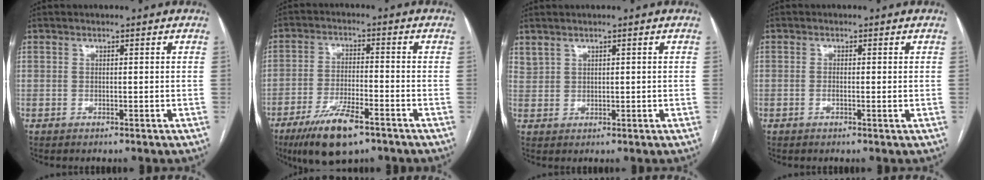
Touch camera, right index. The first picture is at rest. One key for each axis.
{"total": 10.3, "fx": -6.6, "fy": 2.7, "fz": 7.4, "tx": -0.138, "ty": -0.015, "tz": -0.113}
{"total": 2.0, "fx": 1.7, "fy": 1.0, "fz": 0.4, "tx": -0.013, "ty": 0.009, "tz": 0.043}
{"total": 1.3, "fx": -0.2, "fy": 0.3, "fz": 1.3, "tx": -0.023, "ty": 0.000, "tz": -0.003}